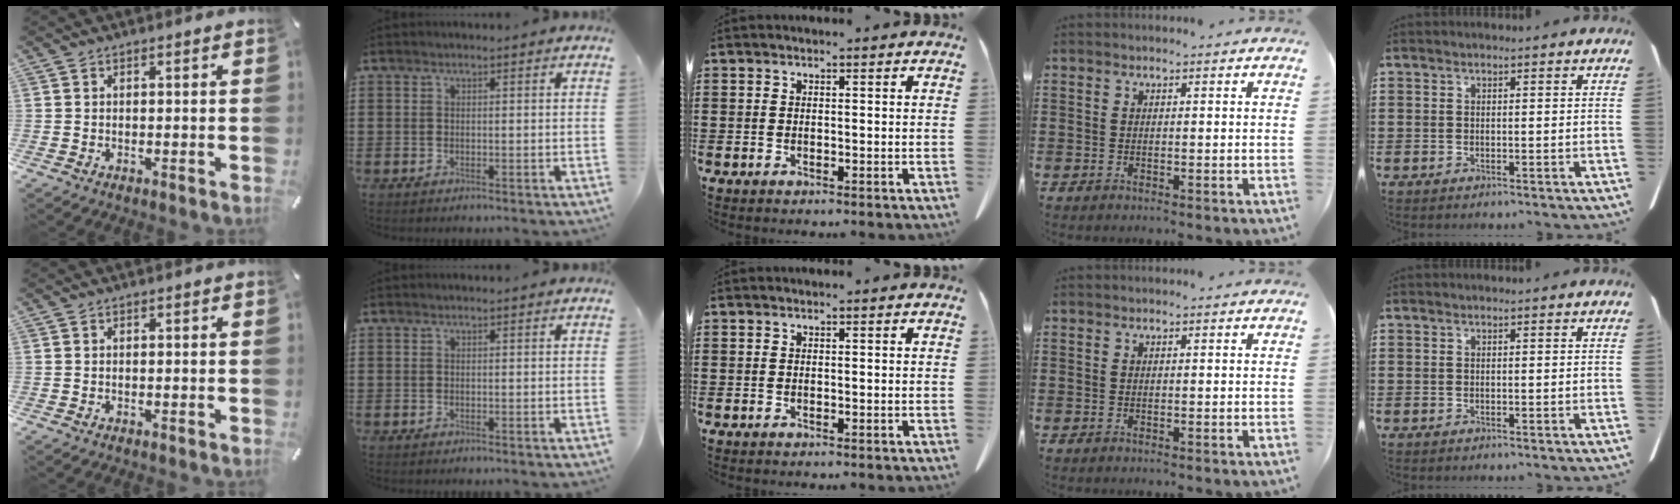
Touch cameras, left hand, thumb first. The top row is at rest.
{}